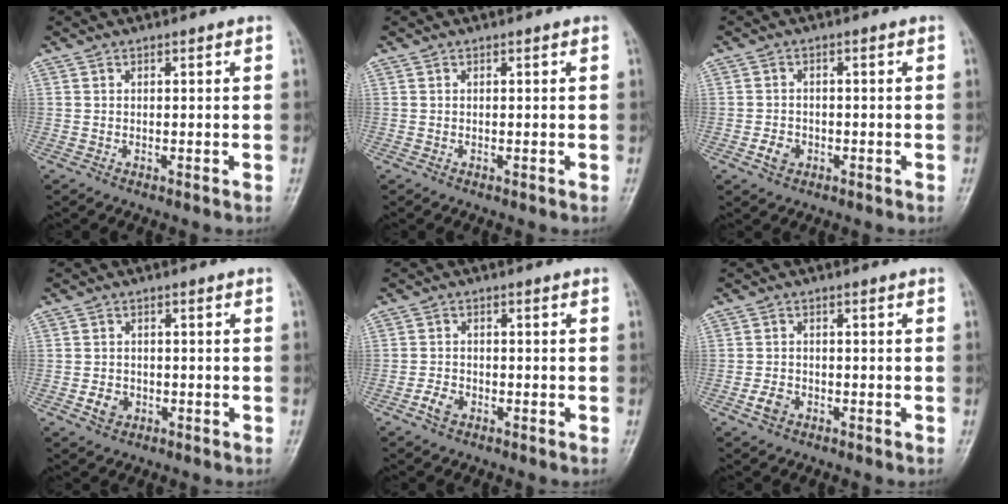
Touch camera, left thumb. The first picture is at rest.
{"total": 0.0}
{"total": 2.9, "force": [-1.2, 2.3, 1.3], "torque": [-0.018, 0.007, -0.020]}
{"total": 3.1, "force": [-1.1, 2.6, 1.4], "torque": [-0.017, 0.004, -0.016]}
{"total": 2.9, "force": [-1.6, 1.9, 1.5], "torque": [-0.027, 0.009, -0.029]}
{"total": 2.8, "force": [-1.4, 2.0, 1.4], "torque": [-0.025, 0.008, -0.025]}